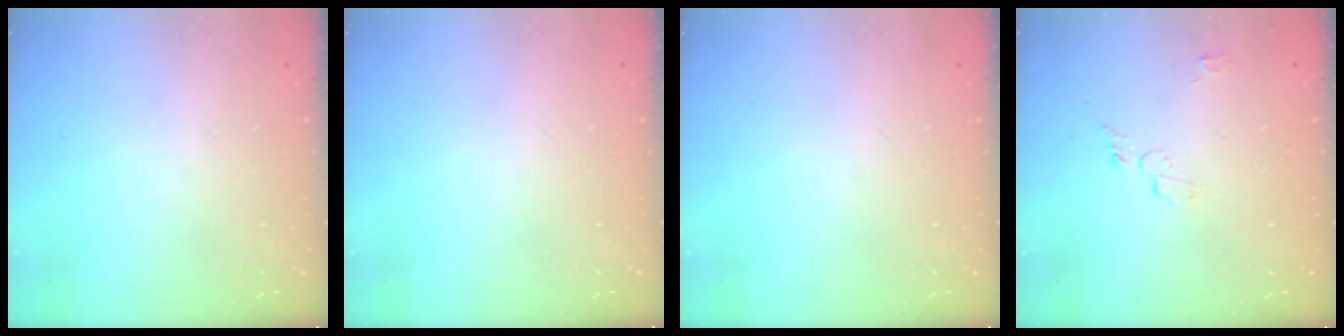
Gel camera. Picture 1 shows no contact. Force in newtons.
{"total": 0.0}
{"total": 0.0}
{"total": 4.6, "press": 4.6, "slide": 0.5}